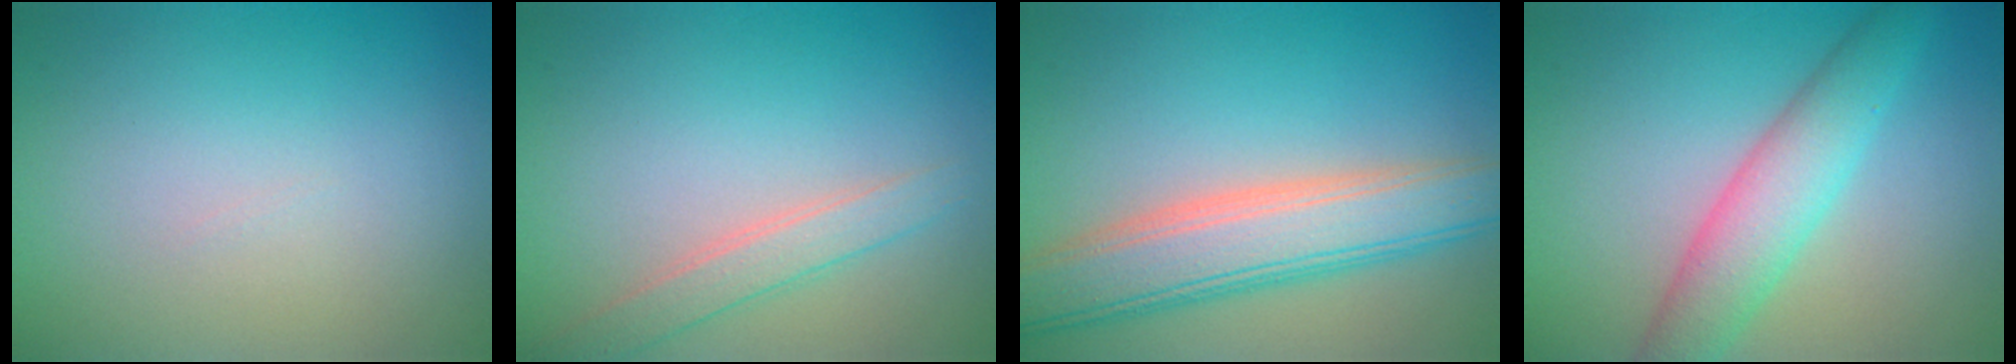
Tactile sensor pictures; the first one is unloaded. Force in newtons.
{"total": 2.3, "press": 2.3, "slide": 0.1}
{"total": 7.0, "press": 7.0, "slide": 0.2}
{"total": 4.9, "press": 4.9, "slide": 0.1}